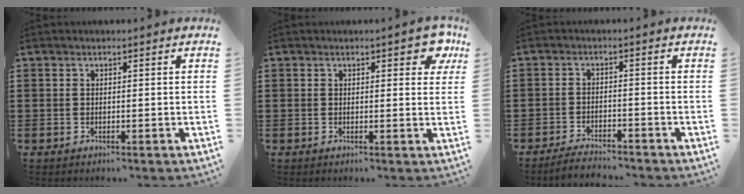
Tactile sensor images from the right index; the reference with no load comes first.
{"total": 3.4, "force": [1.8, 1.4, 2.5], "torque": [-0.023, 0.000, 0.025]}
{"total": 2.9, "force": [-2.9, 0.1, 0.3], "torque": [-0.010, 0.001, -0.058]}